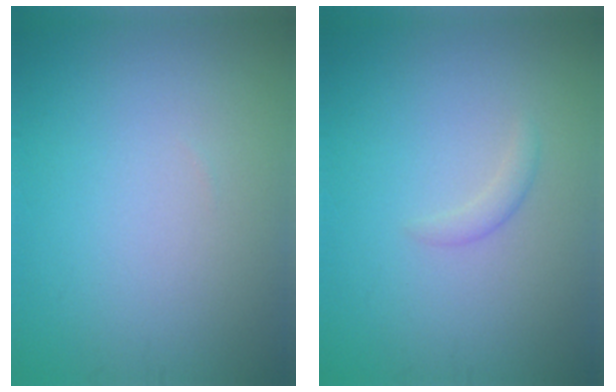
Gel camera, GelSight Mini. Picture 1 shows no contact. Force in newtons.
{"total": 1.0, "press": 1.0, "slide": 0.1}